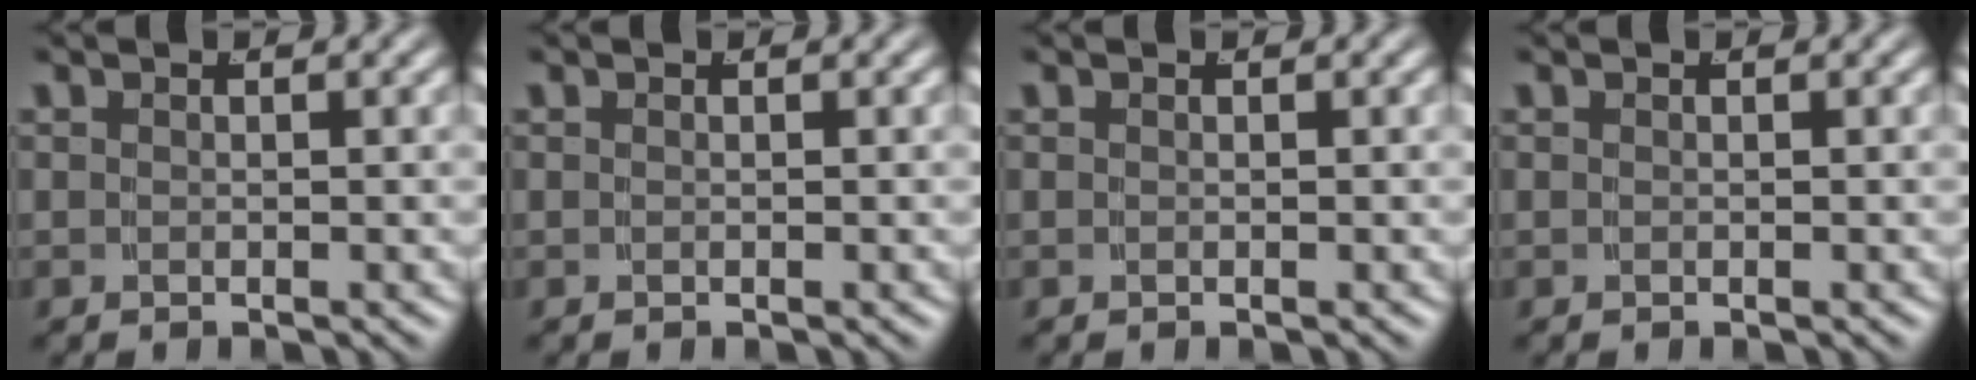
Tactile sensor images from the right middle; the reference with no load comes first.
{"total": 0.0}
{"total": 0.0}
{"total": 0.0}